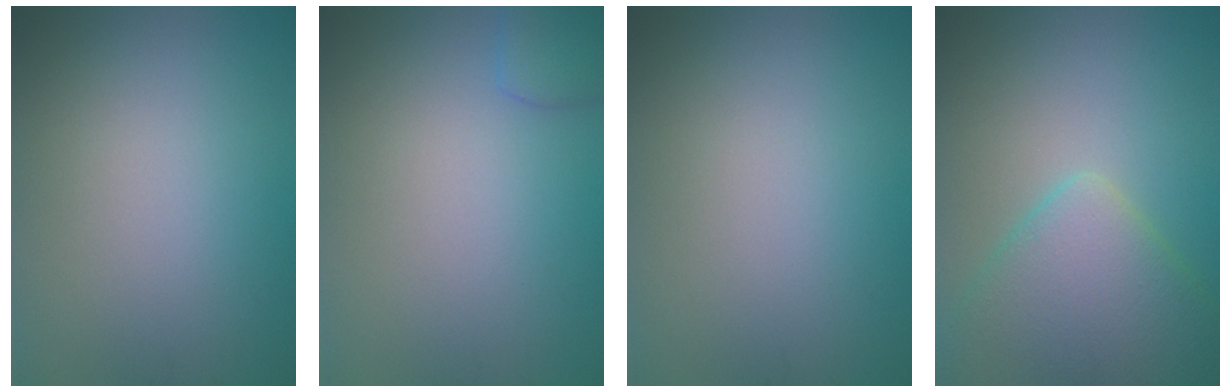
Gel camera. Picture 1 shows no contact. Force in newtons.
{"total": 2.0, "press": 2.0, "slide": 0.1}
{"total": 0.0}
{"total": 6.7, "press": 6.7, "slide": 0.3}